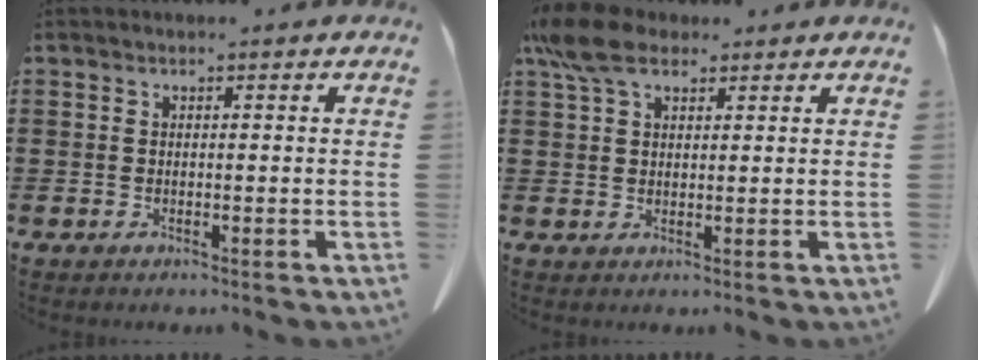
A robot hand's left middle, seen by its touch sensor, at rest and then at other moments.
{"total": 6.2, "force": [4.2, 3.0, 3.5], "torque": [-0.075, 0.000, 0.078]}